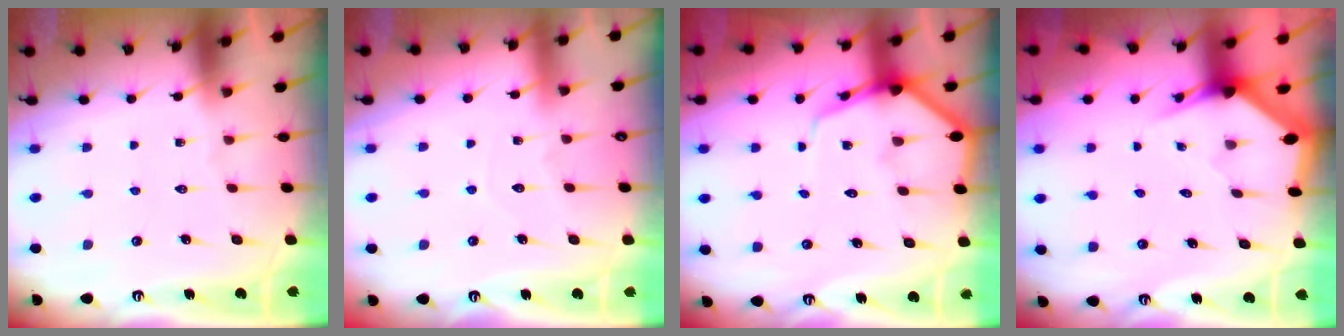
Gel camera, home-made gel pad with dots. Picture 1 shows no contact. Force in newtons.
{"total": 3.8, "press": 3.7, "slide": 0.3}
{"total": 7.3, "press": 7.3, "slide": 0.7}
{"total": 3.0, "press": 3.0, "slide": 0.2}